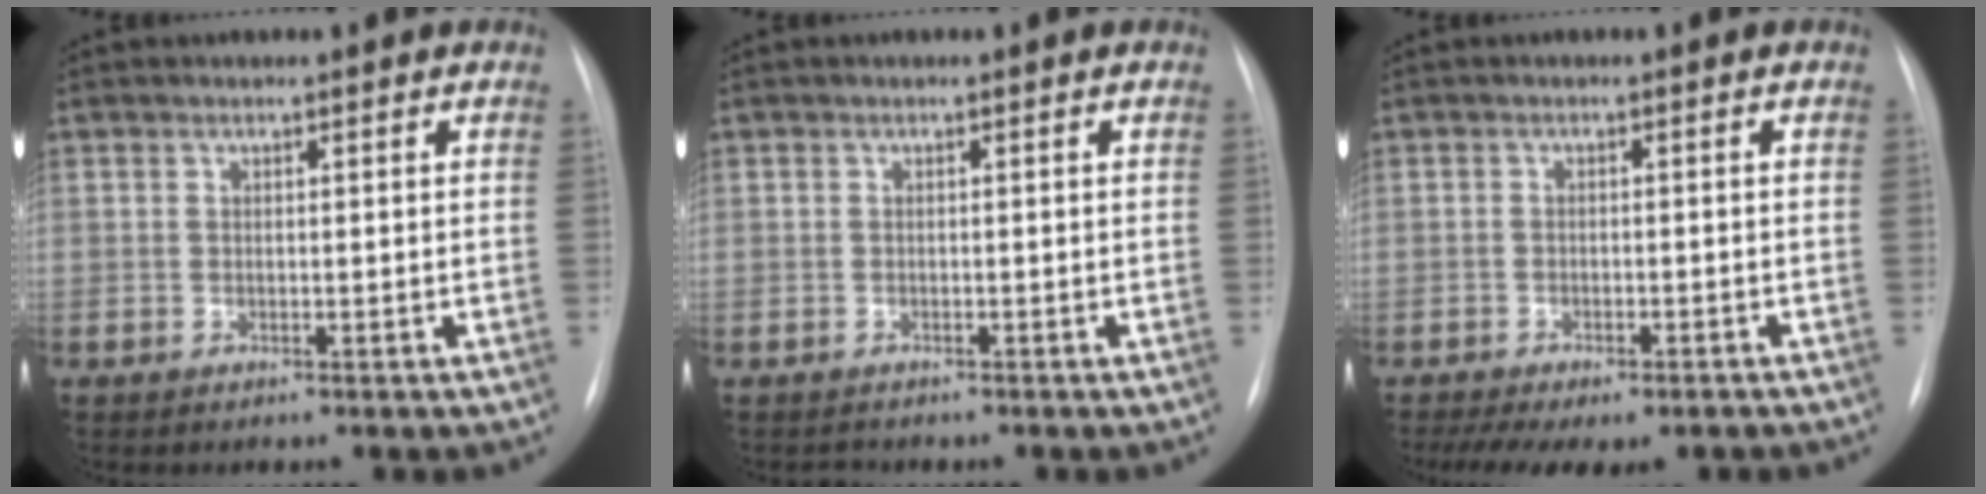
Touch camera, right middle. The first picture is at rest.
{"total": 1.0, "force": [-0.8, 0.6, -0.4], "torque": [-0.002, 0.000, -0.016]}
{"total": 10.2, "force": [-7.6, 4.3, 5.3], "torque": [-0.087, 0.002, -0.102]}